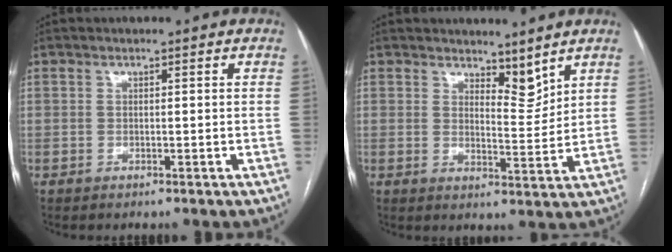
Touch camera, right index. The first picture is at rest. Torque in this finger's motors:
{"motor_torque": [-0.19, 0.09, 0.01, 0.00]}